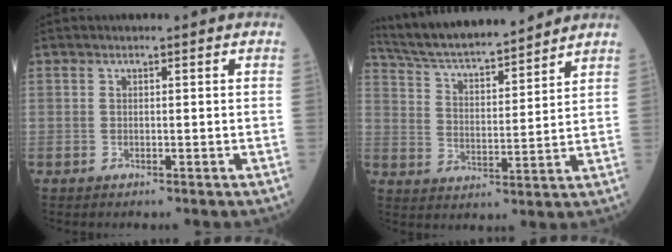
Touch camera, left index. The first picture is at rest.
{"total": 16.9, "force": [15.4, 1.7, 6.7], "torque": [-0.123, 0.017, 0.258]}